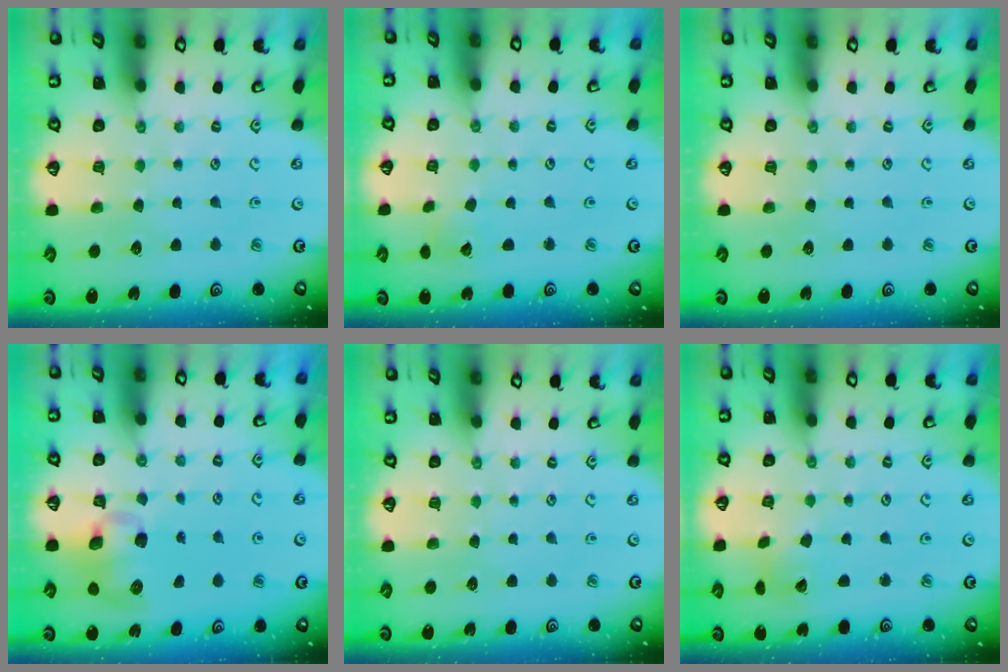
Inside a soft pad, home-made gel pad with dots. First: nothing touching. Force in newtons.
{"total": 3.4, "press": 3.4, "slide": 0.3}
{"total": 0.0}
{"total": 8.7, "press": 8.6, "slide": 1.4}
{"total": 0.0}
{"total": 3.6, "press": 3.6, "slide": 0.3}